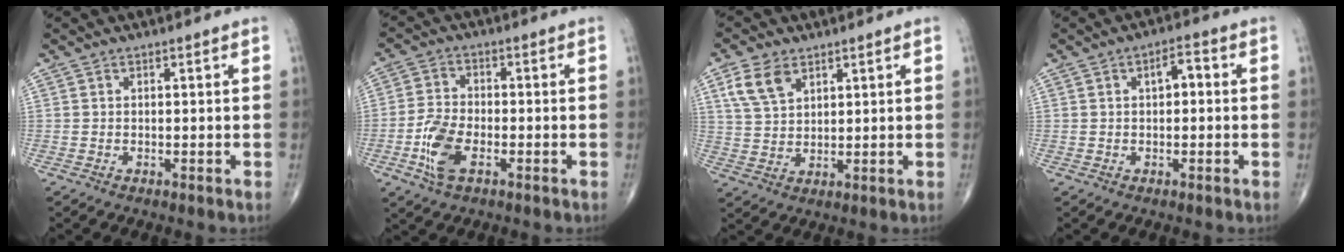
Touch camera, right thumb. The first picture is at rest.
{"total": 7.8, "force": [-2.9, 3.9, 6.1], "torque": [-0.133, 0.008, -0.059]}
{"total": 6.8, "force": [3.6, 4.0, 4.1], "torque": [-0.073, -0.009, 0.078]}
{"total": 3.6, "force": [0.5, 1.8, 3.0], "torque": [-0.042, 0.013, 0.004]}